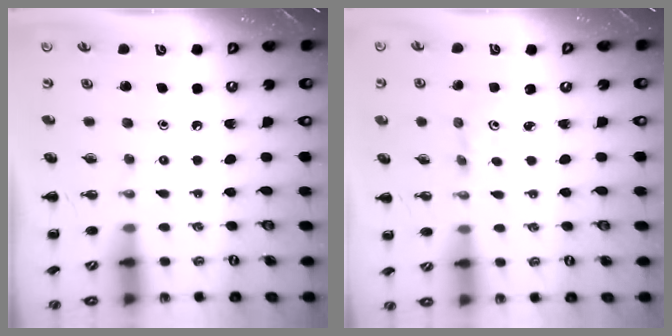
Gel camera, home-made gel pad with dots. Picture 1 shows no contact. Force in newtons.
{"total": 1.5, "press": 1.4, "slide": 0.5}